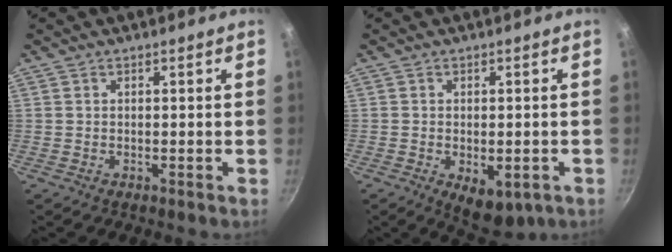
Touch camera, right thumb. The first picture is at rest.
{"total": 7.6, "force": [-2.6, 4.1, 5.9], "torque": [-0.060, 0.003, -0.022]}